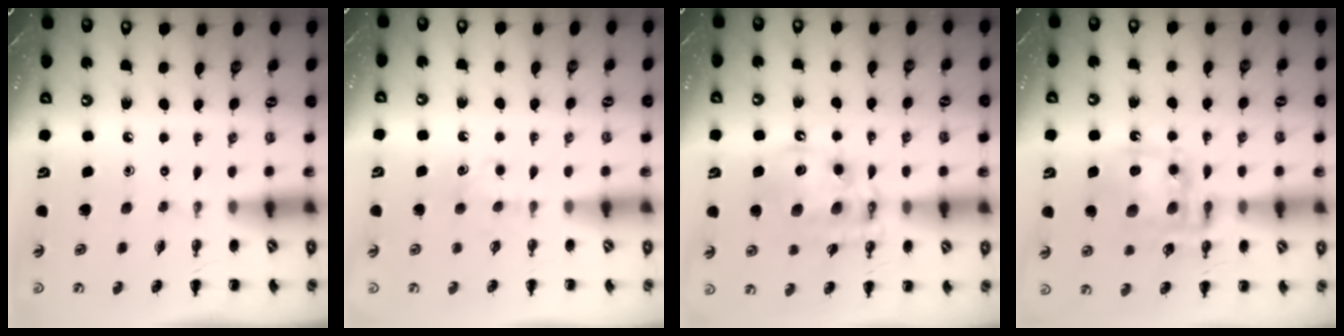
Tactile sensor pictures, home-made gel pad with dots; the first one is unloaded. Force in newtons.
{"total": 4.6, "press": 4.5, "slide": 1.2}
{"total": 12.3, "press": 11.9, "slide": 3.0}
{"total": 14.3, "press": 14.0, "slide": 3.1}